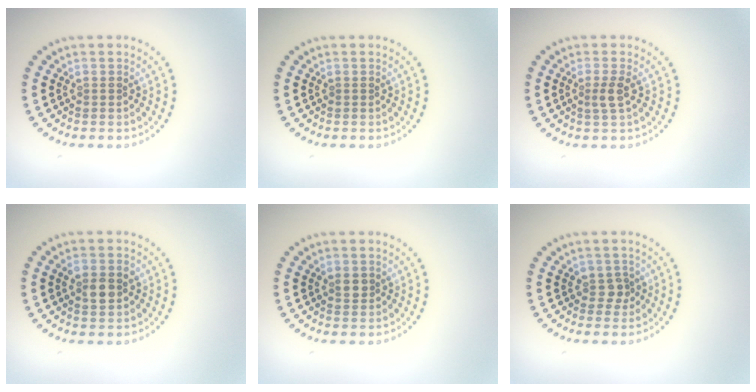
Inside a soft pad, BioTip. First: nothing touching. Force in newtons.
{"total": 0.0}
{"total": 1.6, "press": 1.3, "slide": 1.0}
{"total": 2.5, "press": 2.5, "slide": 0.2}
{"total": 1.0, "press": 1.0, "slide": 0.3}
{"total": 1.2, "press": 1.0, "slide": 0.8}